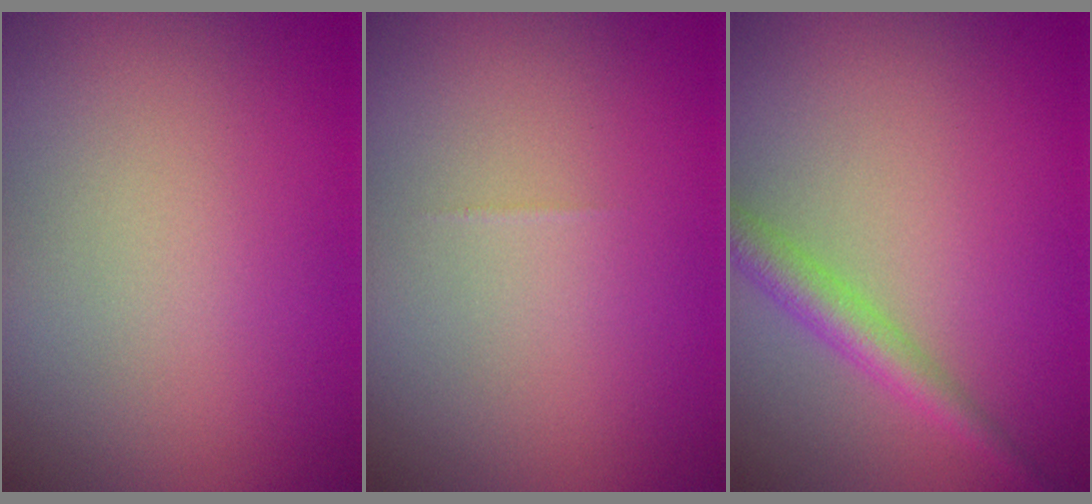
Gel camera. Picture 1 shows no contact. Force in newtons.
{"total": 0.0}
{"total": 2.8, "press": 2.8, "slide": 0.1}